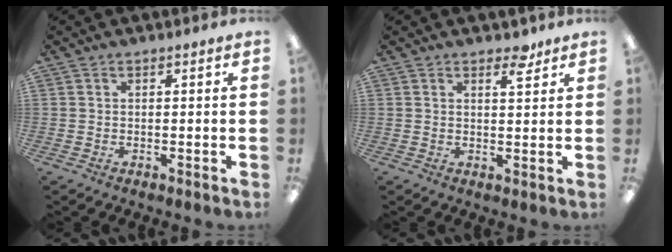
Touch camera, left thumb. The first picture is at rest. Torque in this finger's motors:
{"motor_torque": [-0.04, 0.19, -0.27, 0.11, 0.00]}